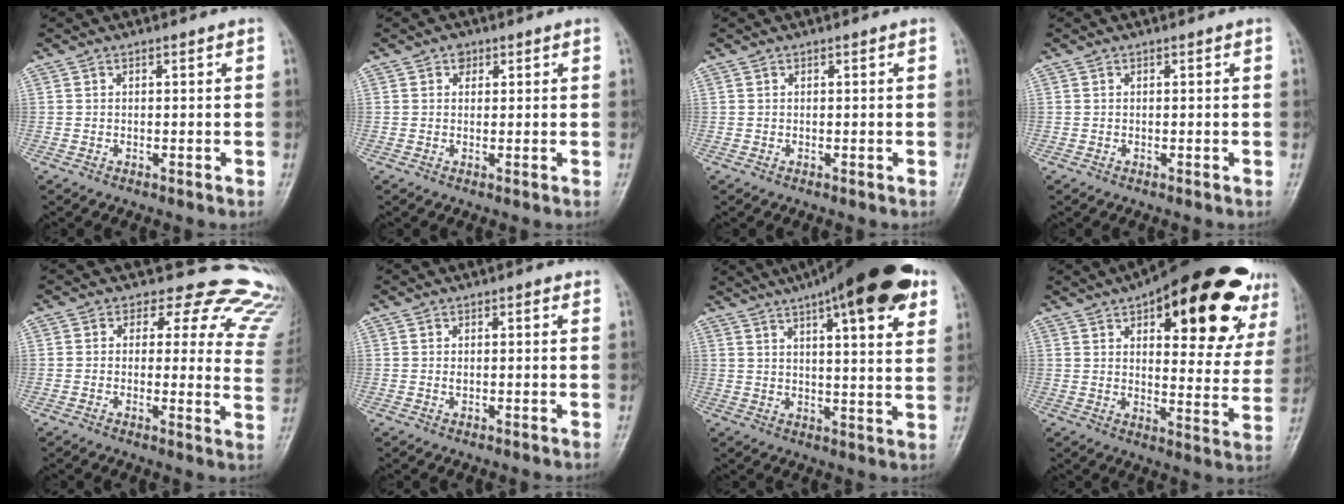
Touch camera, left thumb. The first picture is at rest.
{"total": 1.6, "force": [0.7, 1.3, 0.5], "torque": [0.006, -0.002, 0.006]}
{"total": 0.0}
{"total": 0.0}
{"total": 16.7, "force": [13.9, 7.6, 5.2], "torque": [-0.006, -0.092, 0.121]}
{"total": 0.6, "force": [0.1, 0.5, 0.3], "torque": [0.000, 0.000, 0.001]}
{"total": 21.0, "force": [12.3, 5.1, 16.2], "torque": [-0.223, -0.014, 0.170]}
{"total": 28.2, "force": [15.1, 11.0, 21.1], "torque": [-0.245, -0.024, 0.205]}